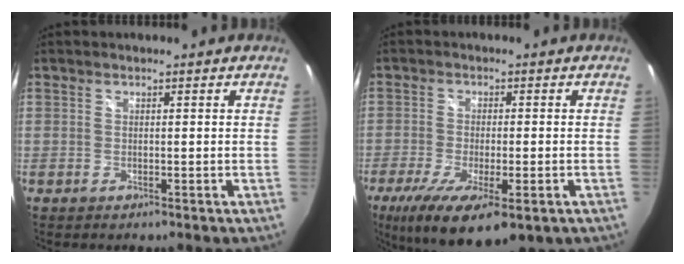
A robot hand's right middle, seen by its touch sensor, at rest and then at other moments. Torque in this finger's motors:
{"motor_torque": [1.38, -0.75, 0.32, 0.16]}